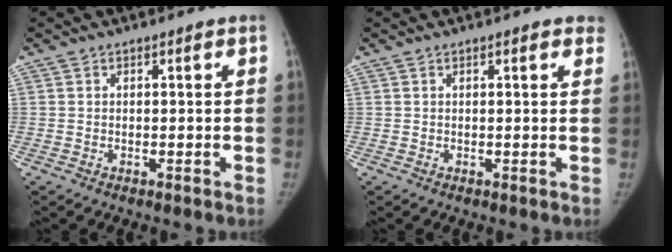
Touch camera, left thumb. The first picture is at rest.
{"total": 1.8, "force": [1.2, 0.7, 1.1], "torque": [0.000, 0.002, 0.008]}